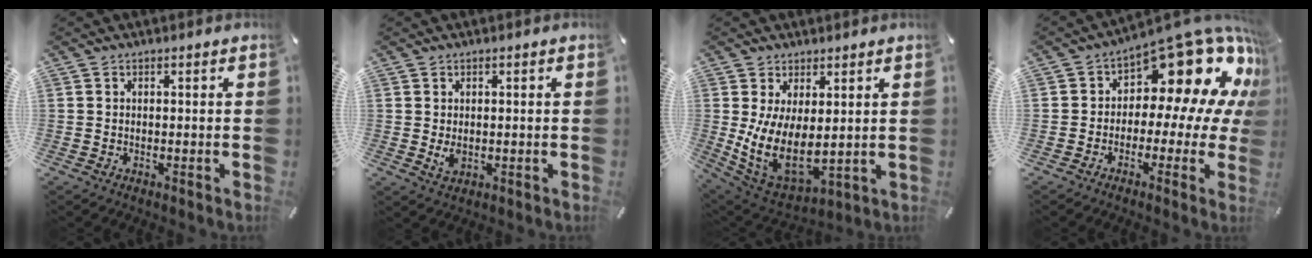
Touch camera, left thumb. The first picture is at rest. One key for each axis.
{"total": 2.6, "fx": -0.3, "fy": 1.9, "fz": 1.8, "tx": -0.046, "ty": -0.002, "tz": -0.008}
{"total": 11.4, "fx": 1.7, "fy": 6.9, "fz": 8.9, "tx": -0.190, "ty": -0.035, "tz": 0.040}
{"total": 17.4, "fx": 8.7, "fy": 9.2, "fz": 12.0, "tx": -0.159, "ty": -0.077, "tz": 0.142}